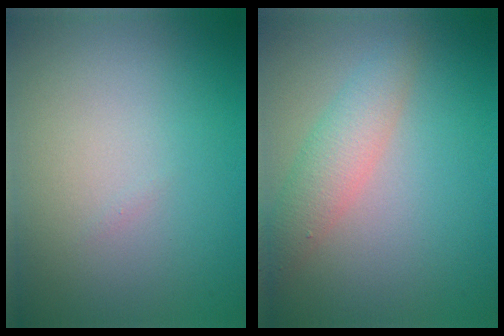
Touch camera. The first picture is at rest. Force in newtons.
{"total": 3.0, "press": 3.0, "slide": 0.1}